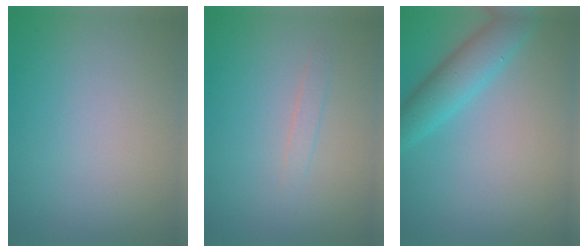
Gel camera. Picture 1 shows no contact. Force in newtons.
{"total": 0.9, "press": 0.9, "slide": 0.0}
{"total": 3.9, "press": 3.9, "slide": 0.2}